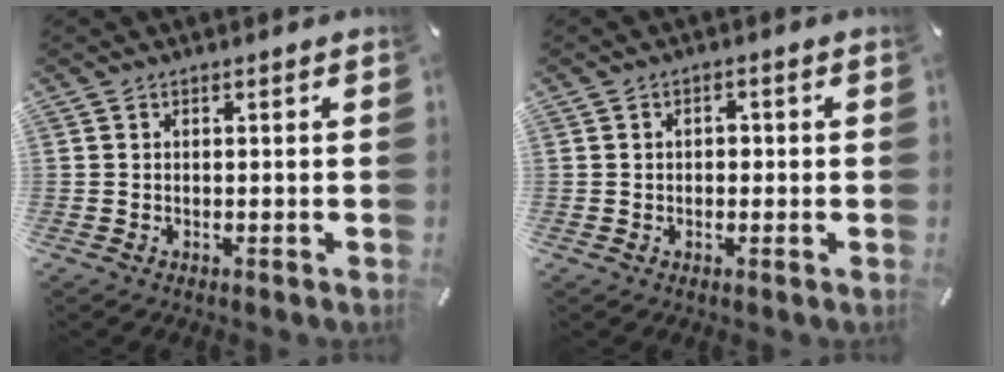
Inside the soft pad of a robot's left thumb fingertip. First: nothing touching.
{"total": 1.8, "force": [-0.1, 1.3, 1.2], "torque": [-0.025, 0.006, -0.005]}